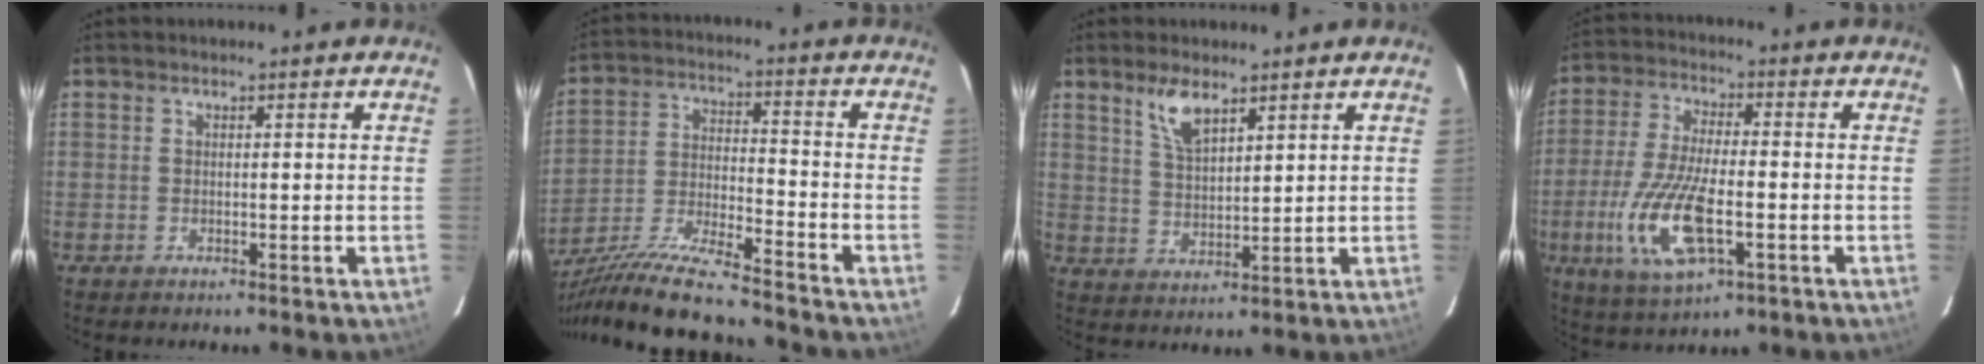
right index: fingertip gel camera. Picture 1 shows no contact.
{"total": 18.6, "force": [-16.1, 0.7, 9.2], "torque": [-0.187, -0.046, -0.284]}
{"total": 6.0, "force": [4.1, 2.2, 3.8], "torque": [-0.072, 0.001, 0.084]}
{"total": 14.4, "force": [-4.4, 5.2, 12.7], "torque": [-0.271, -0.017, -0.080]}